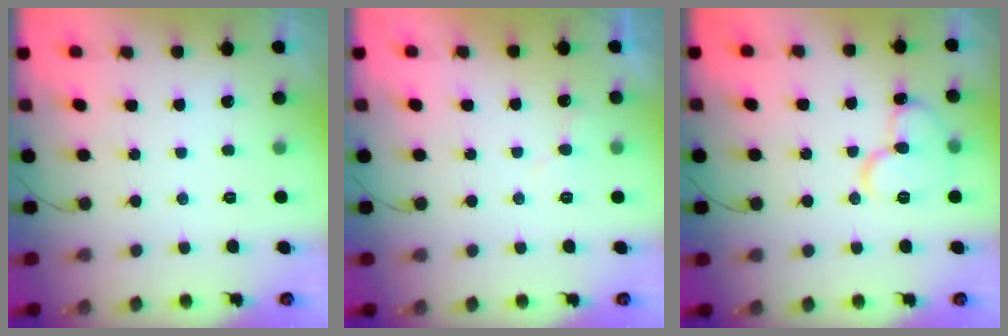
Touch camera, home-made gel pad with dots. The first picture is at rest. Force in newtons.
{"total": 5.0, "press": 5.0, "slide": 0.2}
{"total": 12.1, "press": 12.0, "slide": 1.7}